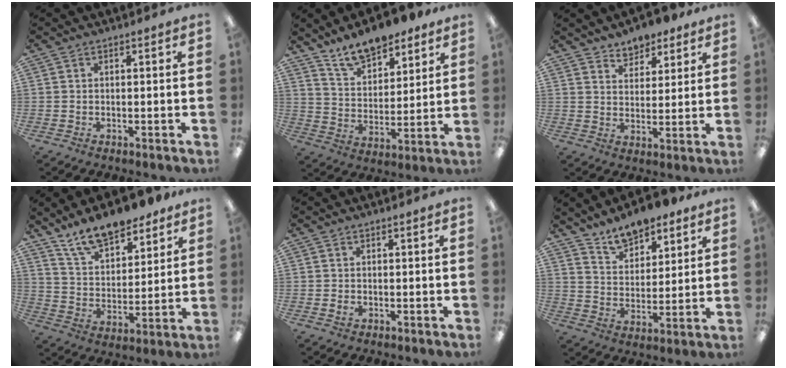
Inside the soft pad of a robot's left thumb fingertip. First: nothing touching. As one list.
[{"total": 11.8, "force": [10.1, 4.6, 4.0], "torque": [-0.062, -0.061, 0.185]}, {"total": 6.2, "force": [5.4, 2.9, 0.3], "torque": [0.004, -0.040, 0.097]}, {"total": 14.0, "force": [11.7, 5.1, 5.6], "torque": [-0.098, -0.070, 0.212]}, {"total": 0.9, "force": [-0.2, 0.7, 0.6], "torque": [-0.011, 0.003, -0.005]}, {"total": 9.6, "force": [8.3, 4.1, 2.6], "torque": [-0.048, -0.047, 0.154]}]